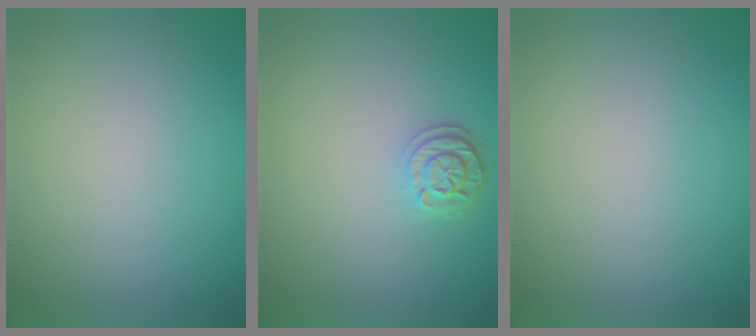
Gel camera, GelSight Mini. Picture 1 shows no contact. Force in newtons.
{"total": 2.1, "press": 1.9, "slide": 0.9}
{"total": 0.0}